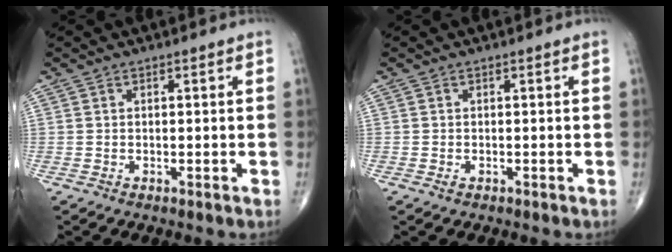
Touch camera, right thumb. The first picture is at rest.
{"total": 0.6, "force": [-0.3, 0.4, 0.4], "torque": [-0.008, 0.000, -0.003]}